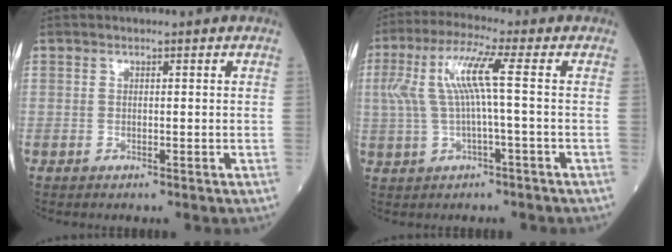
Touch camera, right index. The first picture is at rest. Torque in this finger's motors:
{"motor_torque": [1.26, 0.47, 0.68, 0.21]}